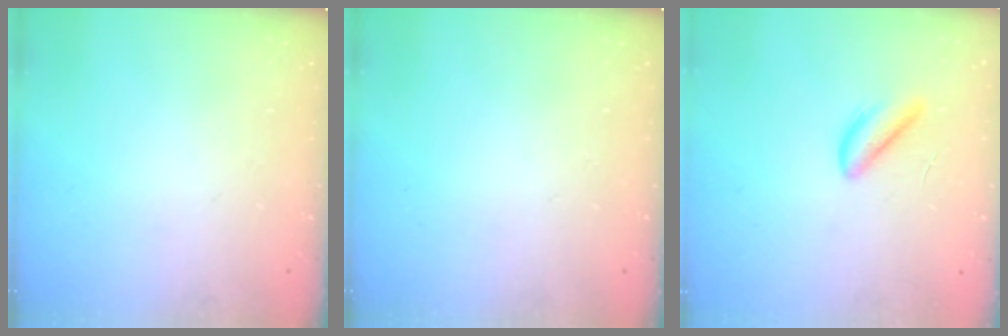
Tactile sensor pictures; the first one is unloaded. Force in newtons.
{"total": 0.0}
{"total": 3.4, "press": 3.4, "slide": 0.3}